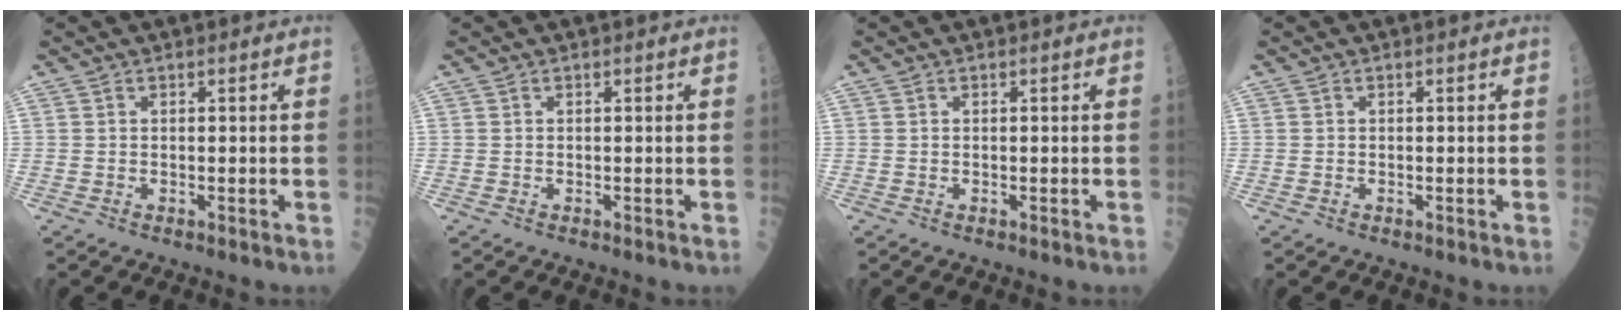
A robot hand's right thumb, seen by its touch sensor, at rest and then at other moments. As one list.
[{"total": 0.0}, {"total": 0.0}, {"total": 0.0}]